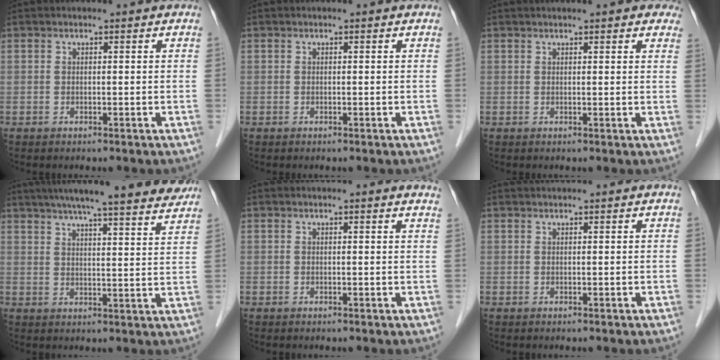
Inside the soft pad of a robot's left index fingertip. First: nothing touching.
{"total": 0.0}
{"total": 7.4, "force": [5.8, 1.7, 4.3], "torque": [-0.046, 0.018, 0.059]}
{"total": 20.6, "force": [17.9, 1.6, 10.2], "torque": [-0.151, 0.012, 0.229]}
{"total": 1.5, "force": [1.4, -0.1, 0.6], "torque": [-0.016, -0.005, 0.008]}
{"total": 1.8, "force": [1.7, -0.4, 0.7], "torque": [-0.005, 0.021, 0.033]}